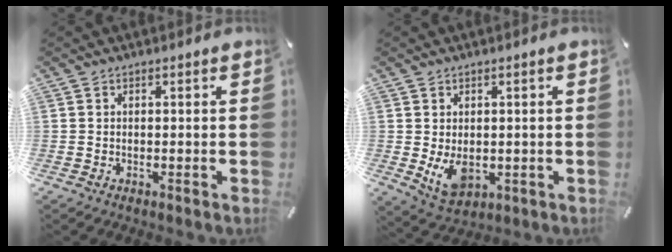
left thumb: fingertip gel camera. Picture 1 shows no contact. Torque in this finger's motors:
{"motor_torque": [0.83, 1.81, 0.17, -0.02, 0.22]}